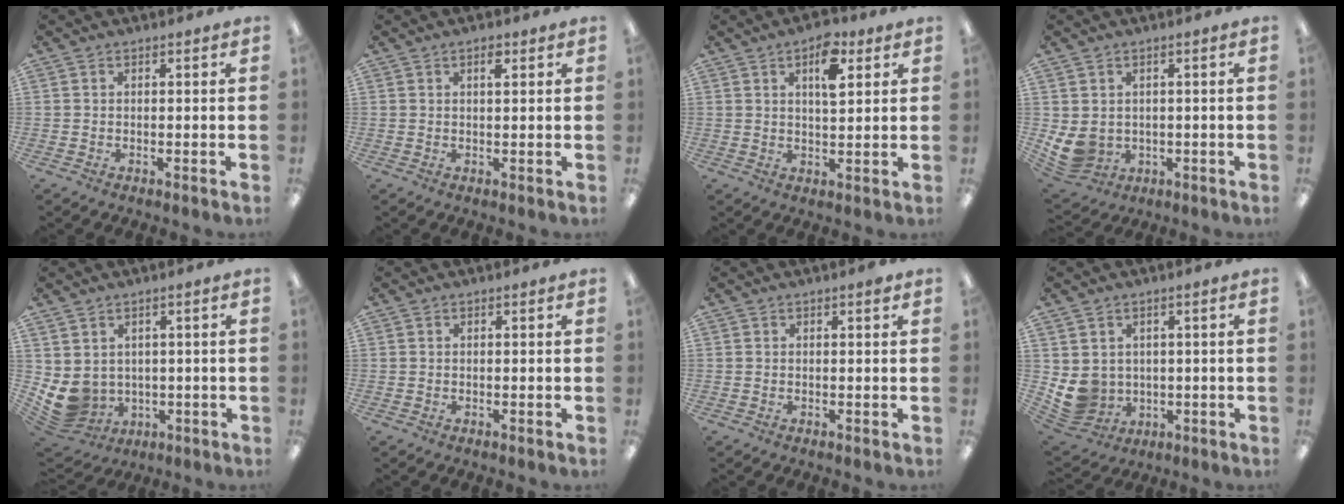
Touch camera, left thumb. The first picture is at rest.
{"total": 2.1, "force": [1.3, 0.7, 1.5], "torque": [-0.018, -0.003, 0.018]}
{"total": 7.8, "force": [4.0, 3.4, 5.8], "torque": [-0.076, -0.011, 0.060]}
{"total": 6.5, "force": [0.9, 5.6, 3.2], "torque": [-0.082, -0.002, 0.019]}
{"total": 6.6, "force": [0.8, 5.9, 2.7], "torque": [-0.095, -0.015, 0.022]}
{"total": 0.0}
{"total": 0.9, "force": [0.6, 0.1, 0.7], "torque": [-0.007, 0.000, 0.007]}
{"total": 7.2, "force": [1.3, 6.7, 2.2], "torque": [-0.077, -0.010, 0.032]}